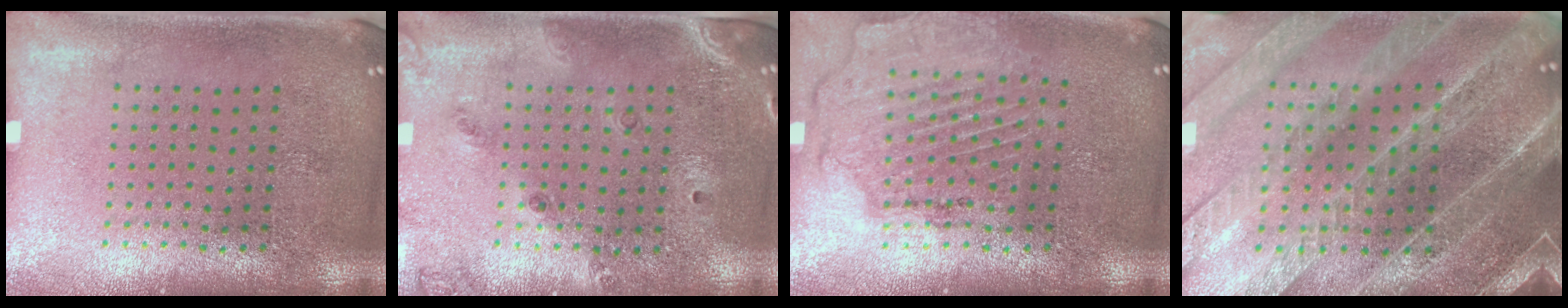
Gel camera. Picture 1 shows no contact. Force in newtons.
{"total": 1.5, "press": 1.3, "slide": 0.7}
{"total": 1.6, "press": 1.6, "slide": 0.4}
{"total": 3.5, "press": 3.3, "slide": 1.0}